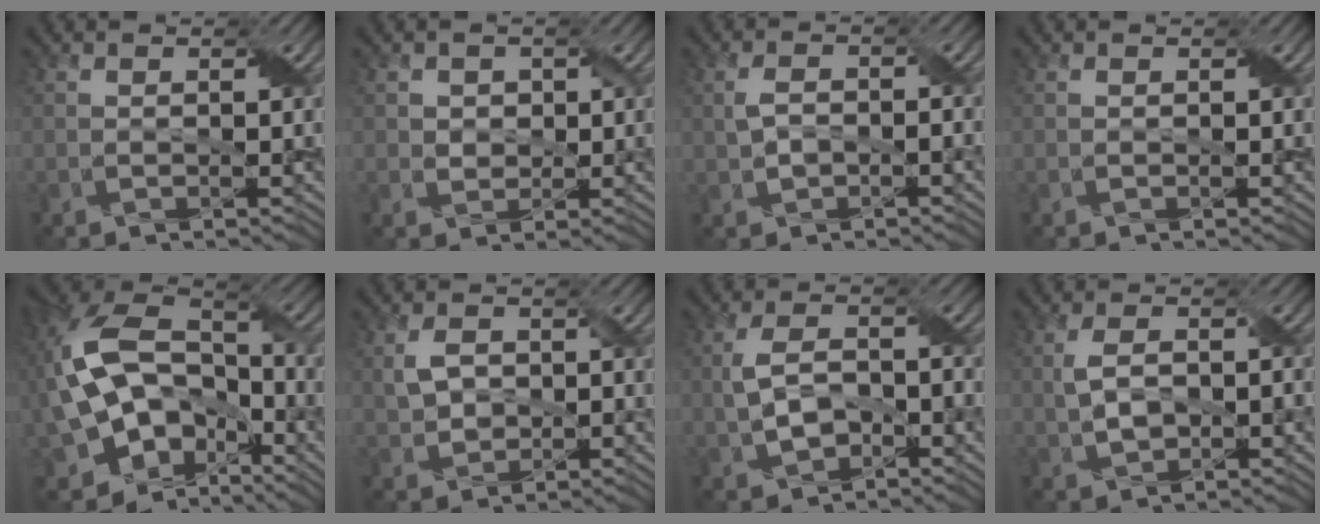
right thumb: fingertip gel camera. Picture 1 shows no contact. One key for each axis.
{"total": 1.6, "fx": 0.6, "fy": 1.5, "fz": 0.1, "tx": -0.005, "ty": -0.003, "tz": 0.009}
{"total": 2.5, "fx": -0.4, "fy": 1.6, "fz": 1.9, "tx": -0.043, "ty": 0.003, "tz": -0.005}
{"total": 0.0}
{"total": 17.9, "fx": -3.0, "fy": 12.1, "fz": 12.8, "tx": -0.280, "ty": -0.016, "tz": -0.036}
{"total": 3.4, "fx": 0.0, "fy": 2.7, "fz": 2.1, "tx": -0.046, "ty": 0.002, "tz": 0.002}
{"total": 5.4, "fx": -1.5, "fy": 3.1, "fz": 4.2, "tx": -0.092, "ty": 0.006, "tz": -0.025}
{"total": 4.3, "fx": -0.5, "fy": 2.5, "fz": 3.5, "tx": -0.079, "ty": 0.002, "tz": -0.006}